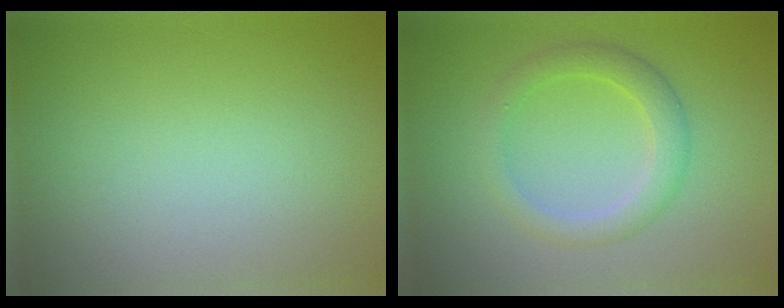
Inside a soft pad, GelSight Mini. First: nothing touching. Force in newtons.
{"total": 3.0, "press": 3.0, "slide": 0.2}